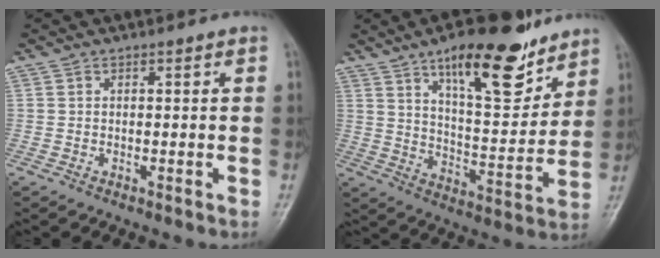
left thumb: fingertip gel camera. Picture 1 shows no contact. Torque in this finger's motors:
{"motor_torque": [1.32, 1.25, 1.26, -1.51, 0.33]}